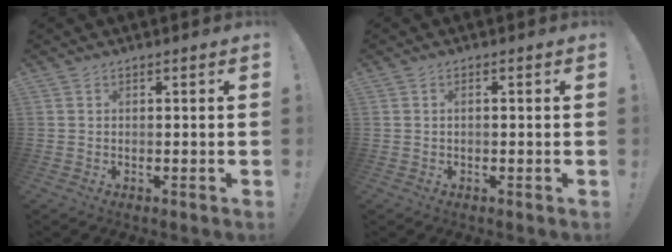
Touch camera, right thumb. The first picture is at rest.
{"total": 0.7, "force": [-0.2, 0.1, 0.6], "torque": [-0.012, 0.001, -0.003]}